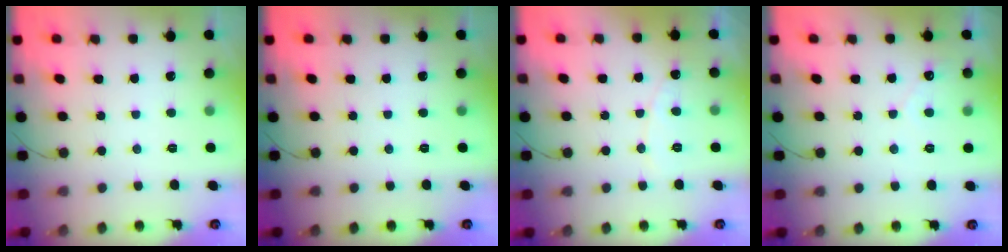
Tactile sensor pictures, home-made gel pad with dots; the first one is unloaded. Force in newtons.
{"total": 0.0}
{"total": 5.3, "press": 5.3, "slide": 0.5}
{"total": 2.3, "press": 2.3, "slide": 0.1}